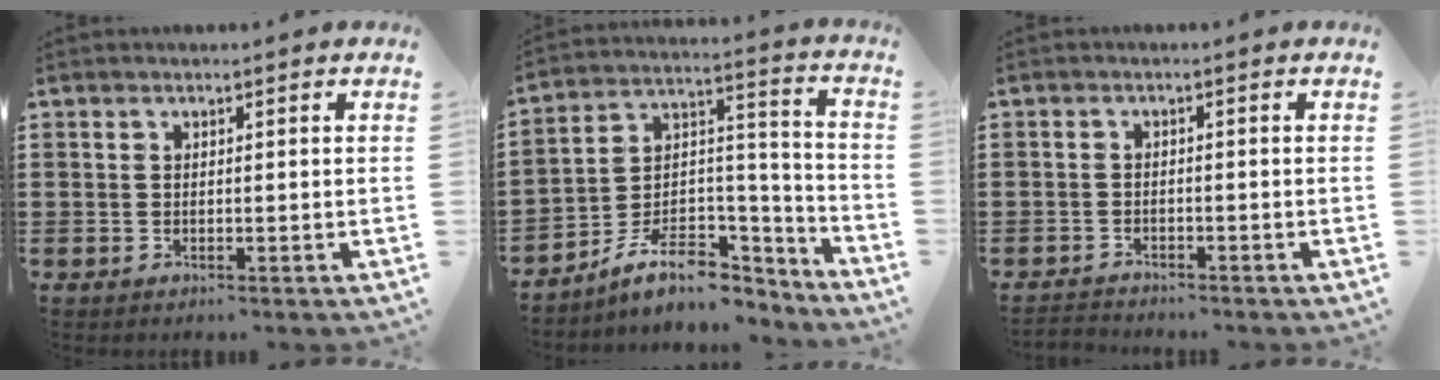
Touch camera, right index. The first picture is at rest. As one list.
[{"total": 9.4, "force": [-7.3, 4.2, 4.0], "torque": [-0.068, 0.023, -0.134]}, {"total": 1.6, "force": [-1.6, 0.4, -0.2], "torque": [-0.002, 0.003, -0.036]}]